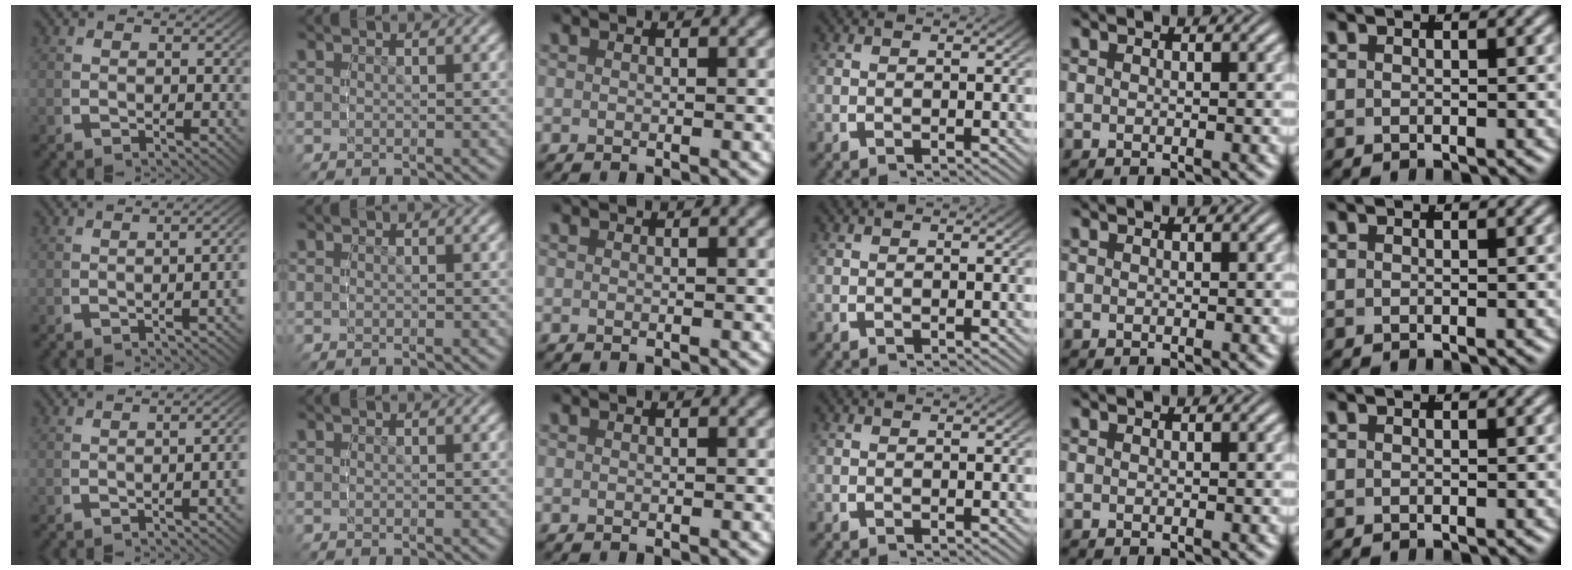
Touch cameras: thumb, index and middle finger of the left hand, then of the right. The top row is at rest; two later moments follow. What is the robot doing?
{"motion": "grasp_and_lifting", "object": "bottle"}